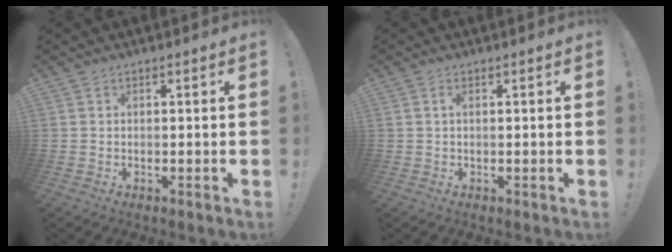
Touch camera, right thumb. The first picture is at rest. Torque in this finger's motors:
{"motor_torque": [0.07, -0.05, -0.14, 0.14, 0.04]}